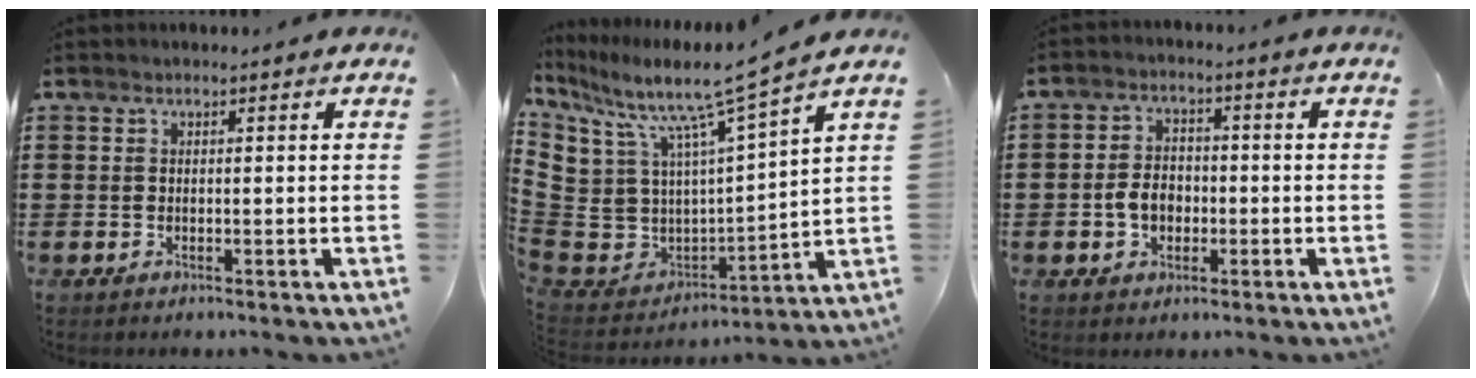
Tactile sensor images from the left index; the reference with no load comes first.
{"total": 8.6, "force": [6.4, 1.9, 5.4], "torque": [-0.139, -0.052, 0.100]}
{"total": 4.5, "force": [-1.0, 3.2, 3.0], "torque": [-0.066, 0.005, -0.023]}